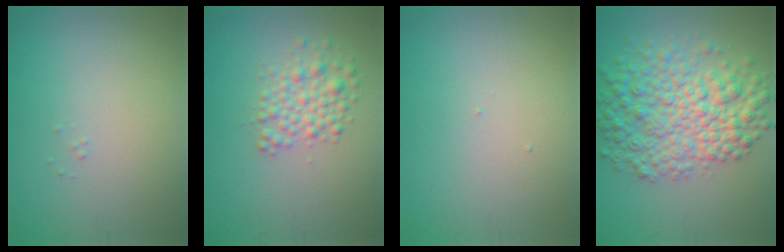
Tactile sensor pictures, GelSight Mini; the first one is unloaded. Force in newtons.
{"total": 2.9, "press": 2.9, "slide": 0.1}
{"total": 0.0}
{"total": 7.8, "press": 7.8, "slide": 0.0}